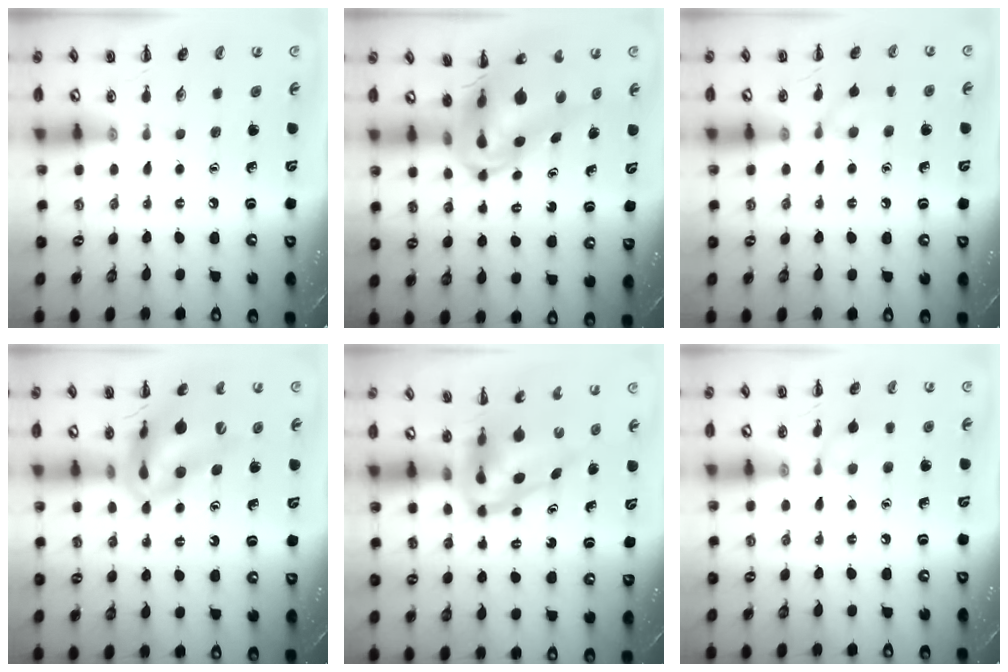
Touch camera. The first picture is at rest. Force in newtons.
{"total": 9.6, "press": 9.1, "slide": 3.0}
{"total": 6.4, "press": 6.1, "slide": 2.0}
{"total": 14.8, "press": 14.2, "slide": 4.2}
{"total": 6.0, "press": 5.9, "slide": 1.4}
{"total": 5.6, "press": 5.2, "slide": 1.9}